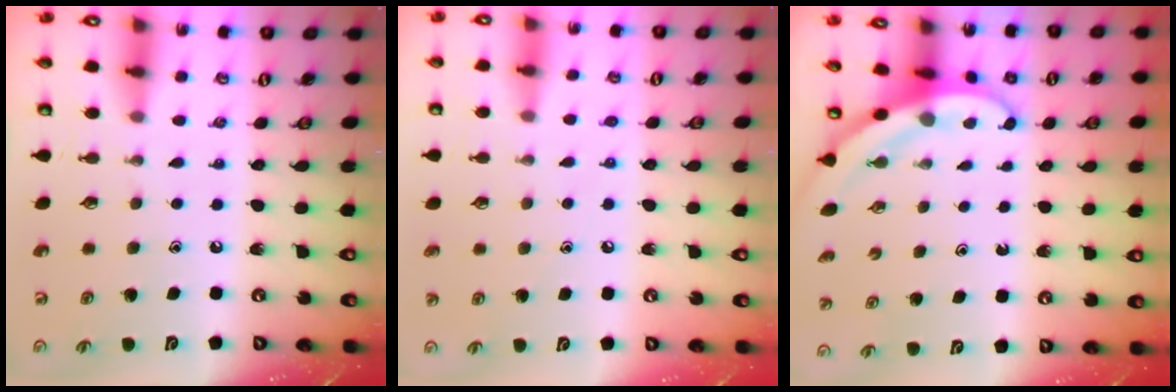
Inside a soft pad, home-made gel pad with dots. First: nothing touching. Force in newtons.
{"total": 3.7, "press": 3.7, "slide": 0.4}
{"total": 3.0, "press": 3.0, "slide": 0.1}